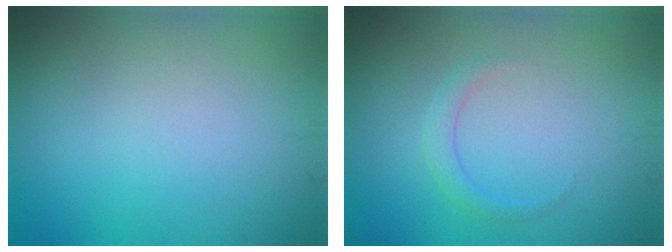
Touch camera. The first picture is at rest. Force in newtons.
{"total": 1.5, "press": 1.5, "slide": 0.1}